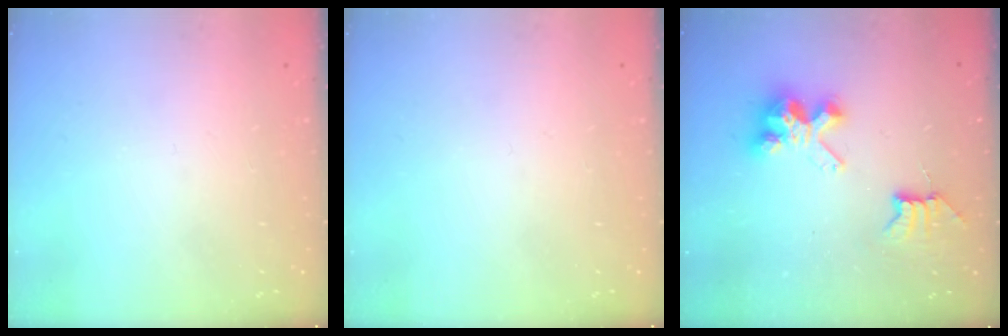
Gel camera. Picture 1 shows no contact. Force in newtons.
{"total": 0.0}
{"total": 7.8, "press": 7.7, "slide": 0.5}